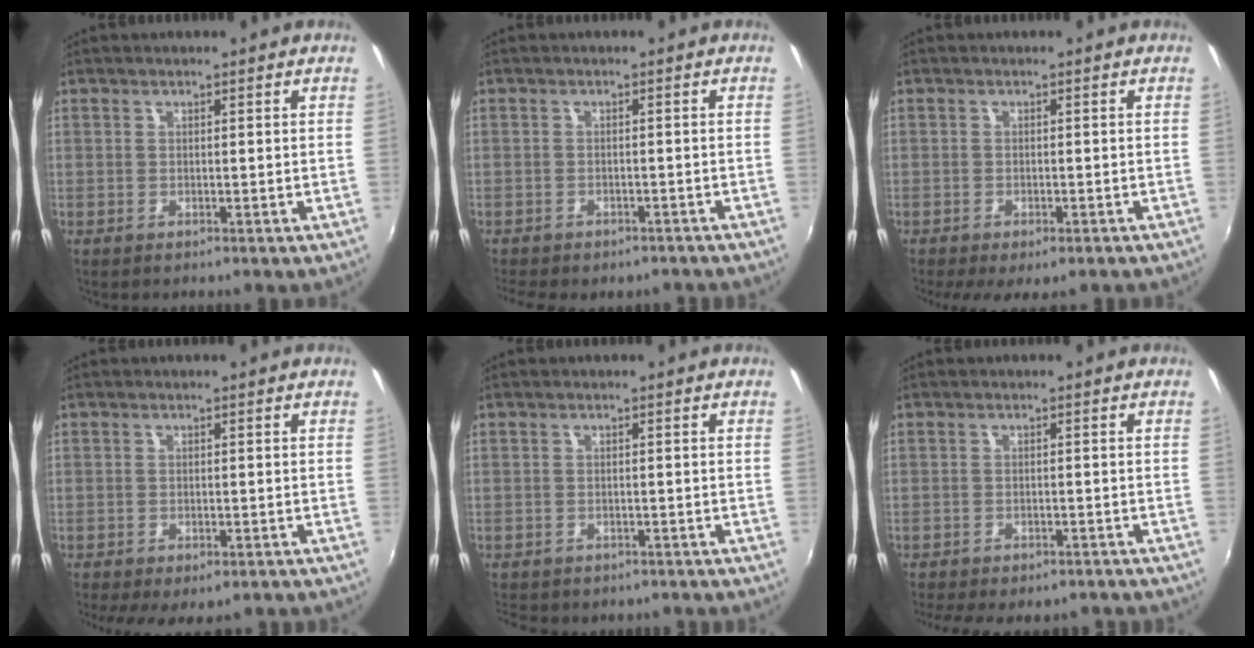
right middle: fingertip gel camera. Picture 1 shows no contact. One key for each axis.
{"total": 7.3, "fx": -6.1, "fy": 2.9, "fz": 3.0, "tx": -0.070, "ty": -0.022, "tz": -0.080}
{"total": 5.3, "fx": -3.6, "fy": 2.2, "fz": 3.2, "tx": -0.075, "ty": -0.025, "tz": -0.056}
{"total": 7.5, "fx": -5.4, "fy": 3.0, "fz": 4.2, "tx": -0.095, "ty": -0.027, "tz": -0.077}
{"total": 5.8, "fx": -4.8, "fy": 2.6, "fz": 2.0, "tx": -0.048, "ty": -0.014, "tz": -0.064}
{"total": 11.0, "fx": -9.3, "fy": 3.5, "fz": 4.7, "tx": -0.106, "ty": -0.022, "tz": -0.123}